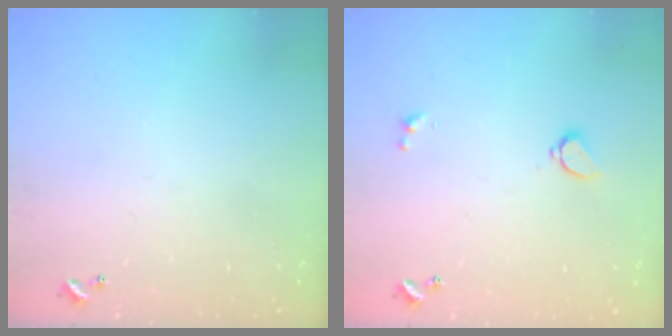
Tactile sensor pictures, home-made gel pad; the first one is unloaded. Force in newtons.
{"total": 1.7, "press": 1.6, "slide": 0.5}